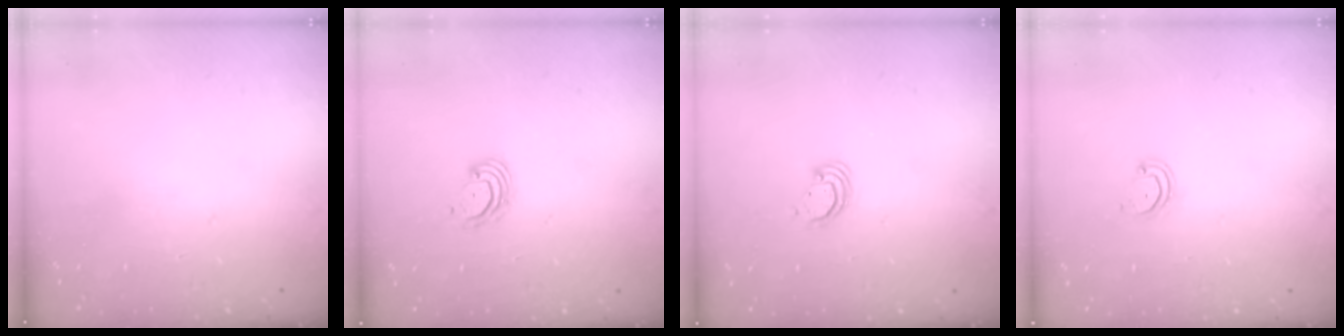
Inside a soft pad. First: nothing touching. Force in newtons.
{"total": 2.9, "press": 2.9, "slide": 0.1}
{"total": 3.7, "press": 3.6, "slide": 0.2}
{"total": 3.0, "press": 3.0, "slide": 0.2}